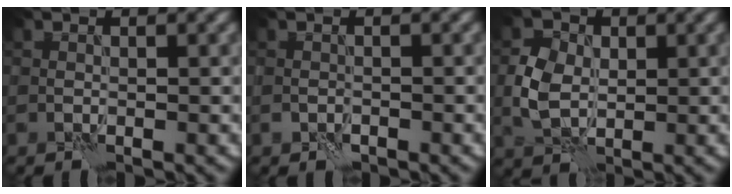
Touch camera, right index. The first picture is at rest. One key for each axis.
{"total": 1.2, "fx": -0.9, "fy": 0.7, "fz": 0.4, "tx": -0.007, "ty": -0.001, "tz": -0.017}
{"total": 4.0, "fx": 0.0, "fy": 3.1, "fz": 2.5, "tx": -0.051, "ty": 0.005, "tz": -0.002}